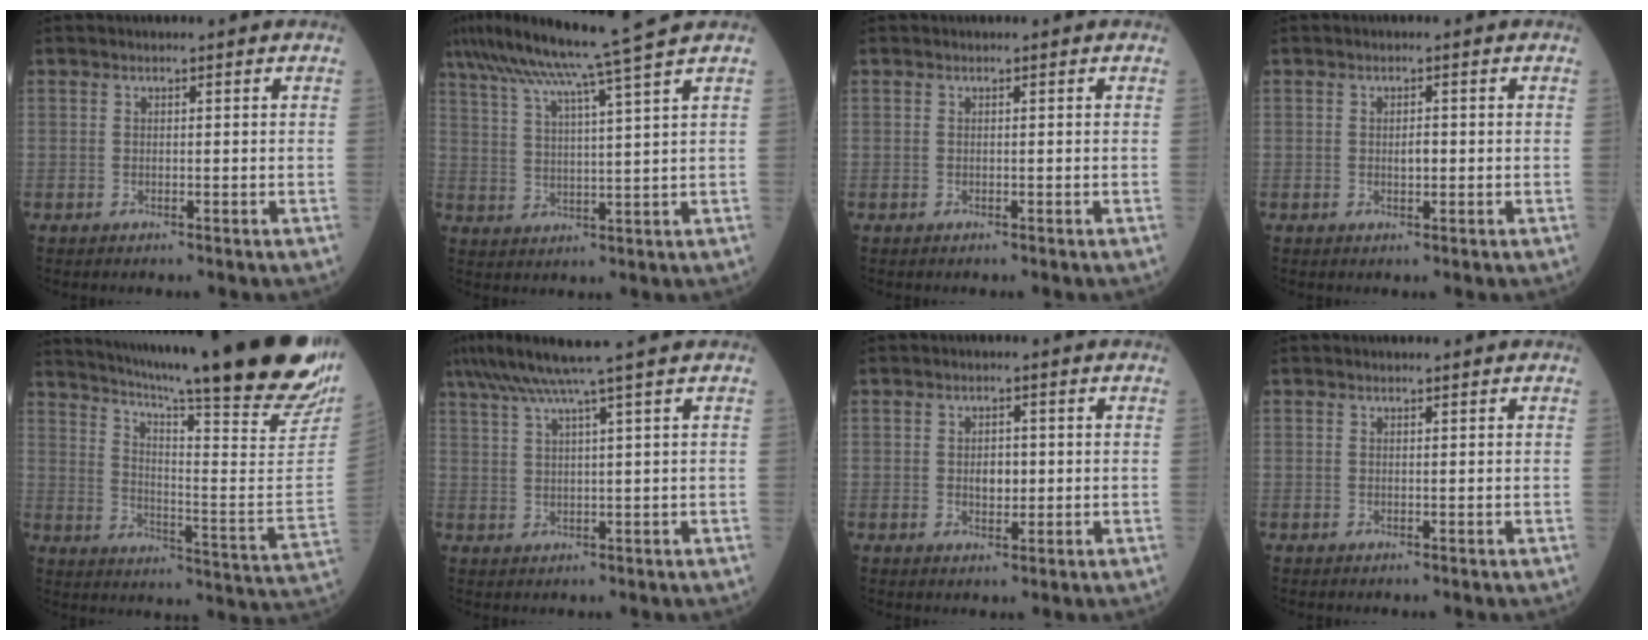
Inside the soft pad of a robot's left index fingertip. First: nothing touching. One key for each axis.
{"total": 14.1, "fx": 11.1, "fy": -2.6, "fz": 8.3, "tx": -0.141, "ty": -0.004, "tz": 0.170}
{"total": 0.0}
{"total": 1.6, "fx": 0.0, "fy": 0.6, "fz": 1.4, "tx": -0.024, "ty": 0.001, "tz": 0.001}
{"total": 33.5, "fx": 25.9, "fy": 2.1, "fz": 21.1, "tx": -0.267, "ty": -0.074, "tz": 0.342}
{"total": 9.0, "fx": 6.8, "fy": -2.0, "fz": 5.5, "tx": -0.091, "ty": 0.025, "tz": 0.109}
{"total": 2.8, "fx": 0.1, "fy": 1.7, "fz": 2.2, "tx": -0.037, "ty": 0.001, "tz": 0.003}
{"total": 0.5, "fx": 0.4, "fy": 0.0, "fz": 0.2, "tx": -0.008, "ty": 0.000, "tz": 0.007}